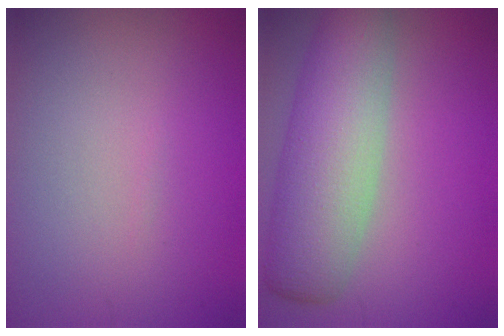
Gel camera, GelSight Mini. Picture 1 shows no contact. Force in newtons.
{"total": 8.3, "press": 8.3, "slide": 0.2}